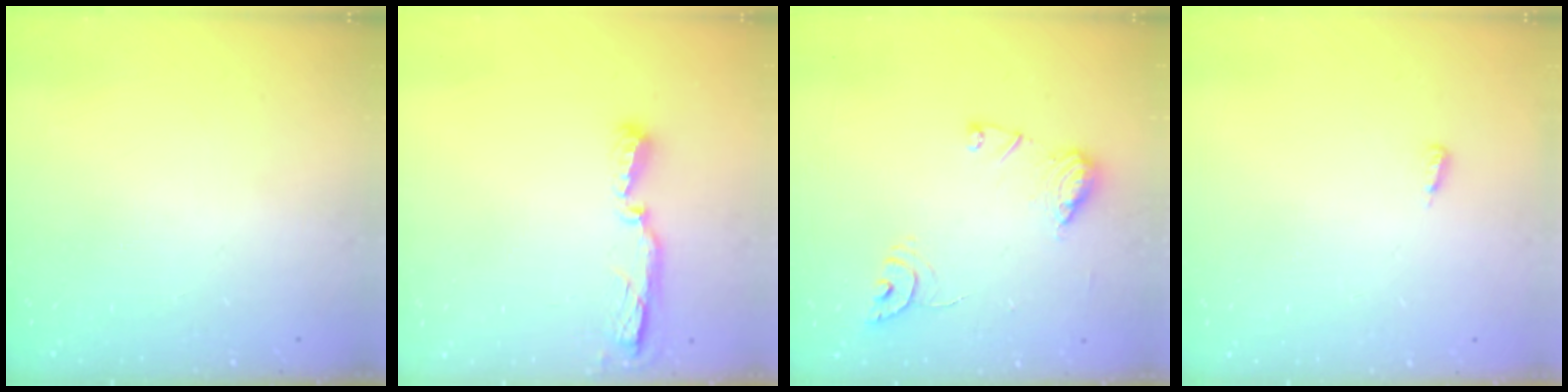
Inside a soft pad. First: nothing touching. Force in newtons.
{"total": 9.5, "press": 7.8, "slide": 5.5}
{"total": 10.8, "press": 10.8, "slide": 0.5}
{"total": 3.6, "press": 2.7, "slide": 2.4}